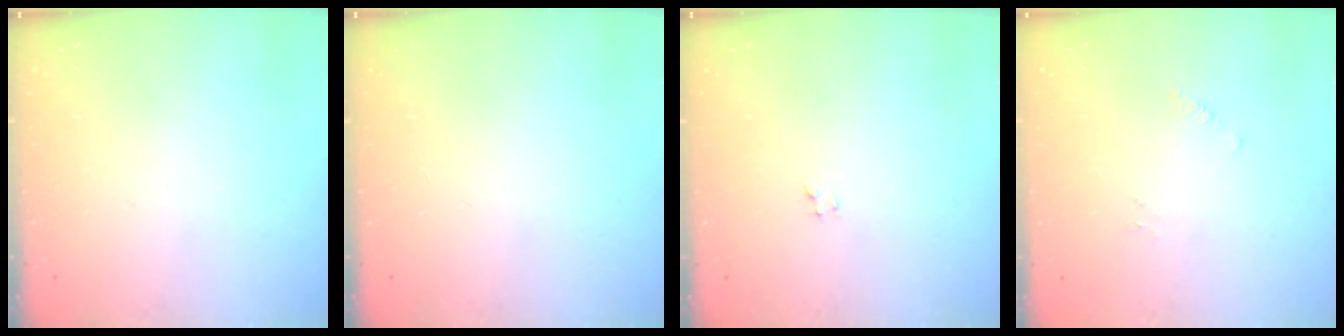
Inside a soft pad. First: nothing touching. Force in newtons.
{"total": 0.0}
{"total": 2.0, "press": 2.0, "slide": 0.2}
{"total": 2.2, "press": 2.2, "slide": 0.2}